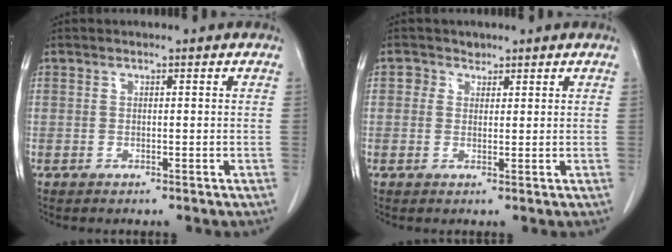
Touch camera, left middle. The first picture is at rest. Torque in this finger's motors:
{"motor_torque": [-0.05, 0.05, -0.06, -0.01]}